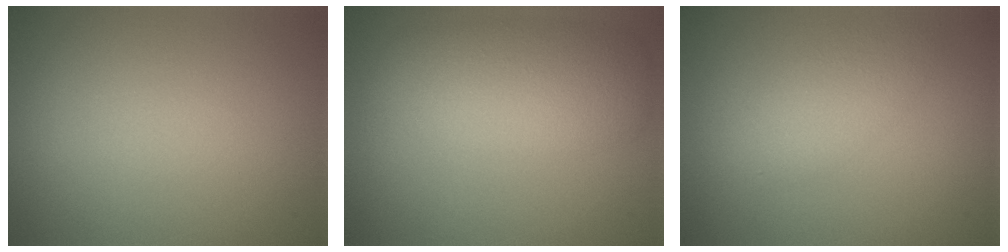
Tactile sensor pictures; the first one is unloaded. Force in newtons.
{"total": 5.9, "press": 5.9, "slide": 0.3}
{"total": 2.8, "press": 2.8, "slide": 0.1}